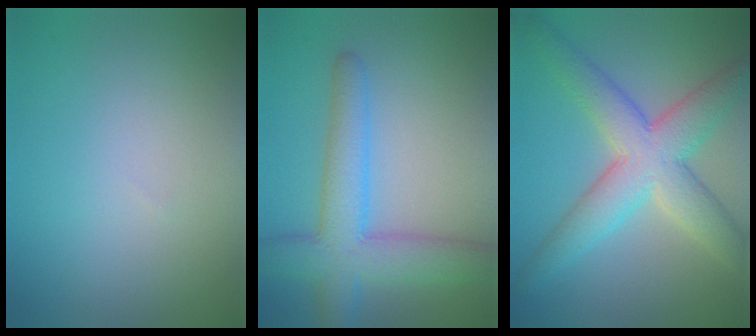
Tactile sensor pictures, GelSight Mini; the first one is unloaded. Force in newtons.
{"total": 6.3, "press": 6.3, "slide": 0.3}
{"total": 7.5, "press": 7.5, "slide": 0.3}